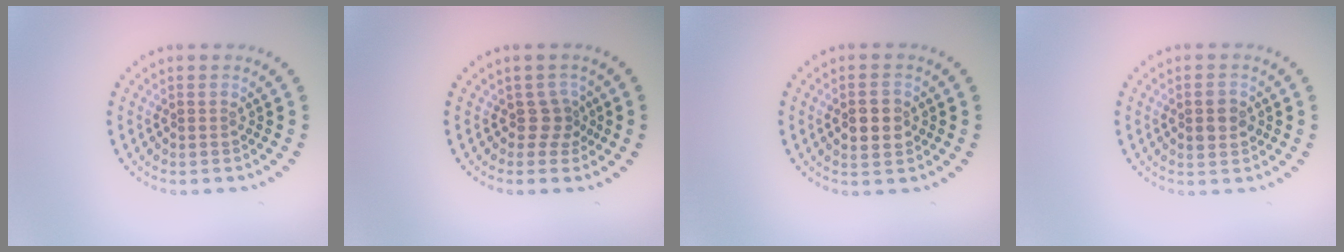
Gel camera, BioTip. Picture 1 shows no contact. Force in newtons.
{"total": 2.0, "press": 1.2, "slide": 1.5}
{"total": 2.9, "press": 2.9, "slide": 0.2}
{"total": 2.1, "press": 2.1, "slide": 0.1}